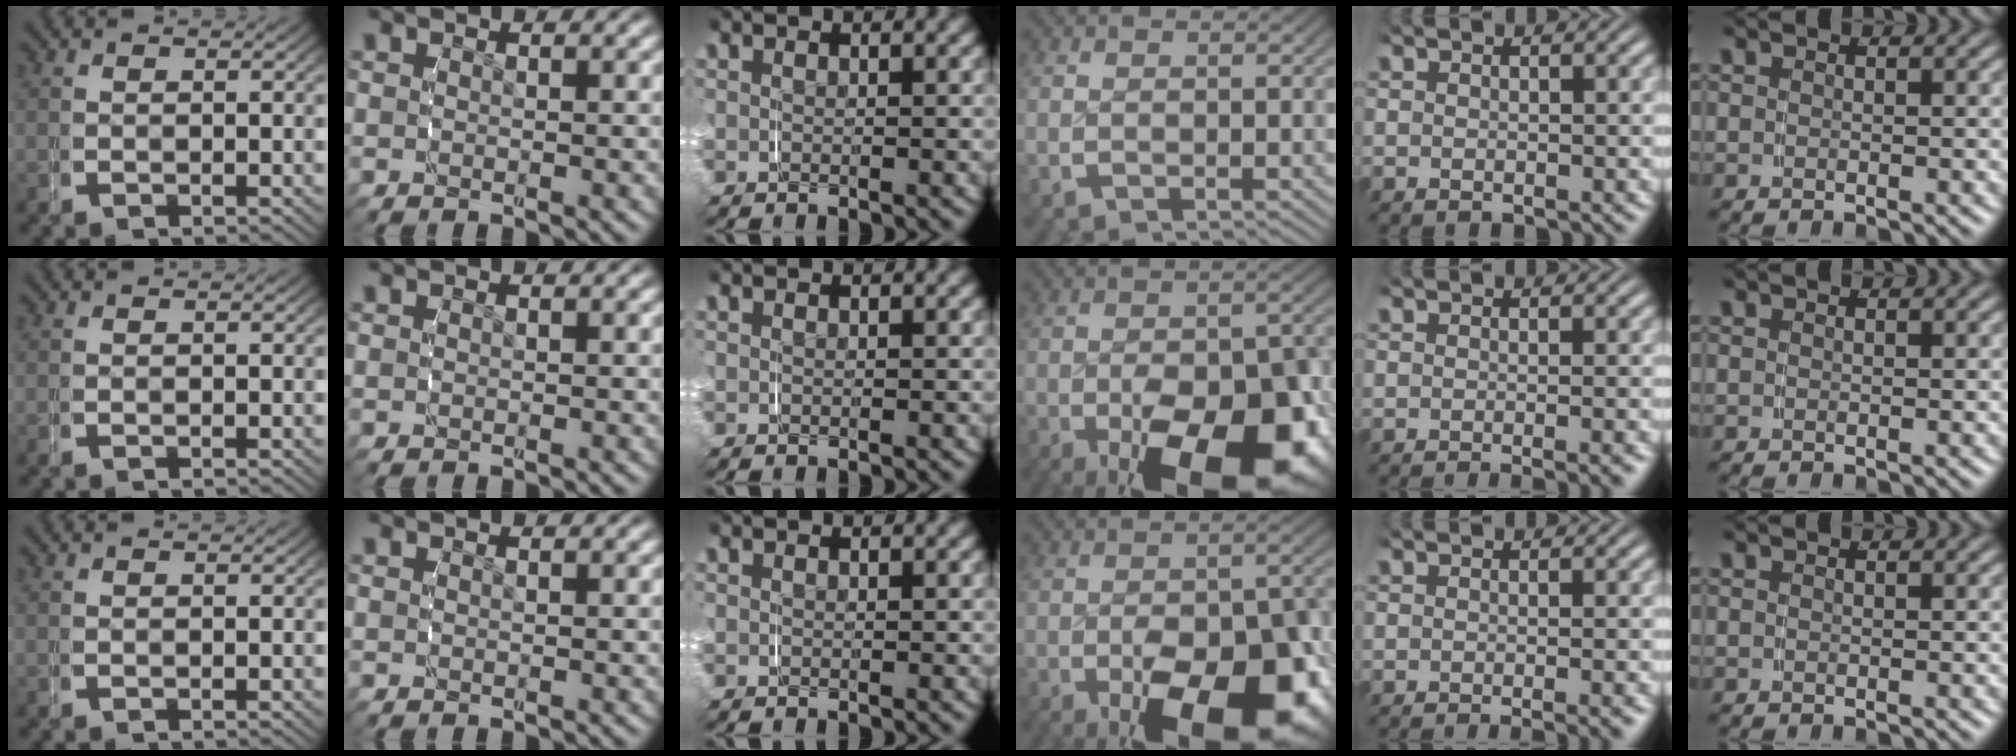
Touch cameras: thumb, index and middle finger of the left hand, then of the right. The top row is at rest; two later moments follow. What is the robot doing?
{"motion": "grasp_and_lifting", "object": "key"}